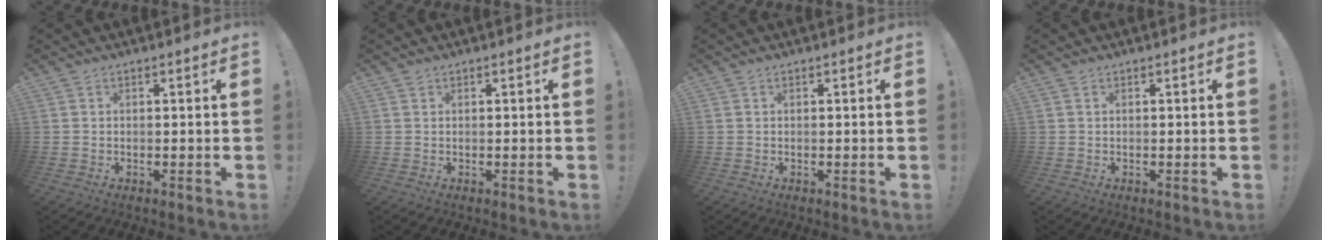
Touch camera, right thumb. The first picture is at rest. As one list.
[{"total": 0.5, "force": [0.4, 0.4, 0.0], "torque": [0.002, -0.001, 0.007]}, {"total": 0.0}, {"total": 0.0}]